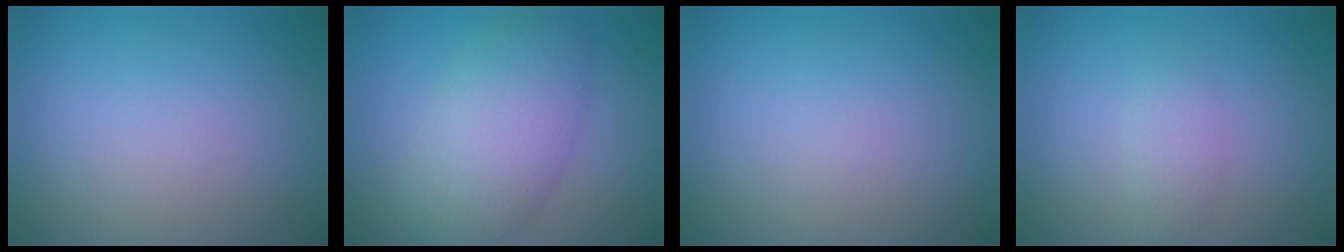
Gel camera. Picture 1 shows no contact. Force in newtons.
{"total": 6.2, "press": 6.2, "slide": 0.3}
{"total": 0.0}
{"total": 1.4, "press": 1.4, "slide": 0.0}